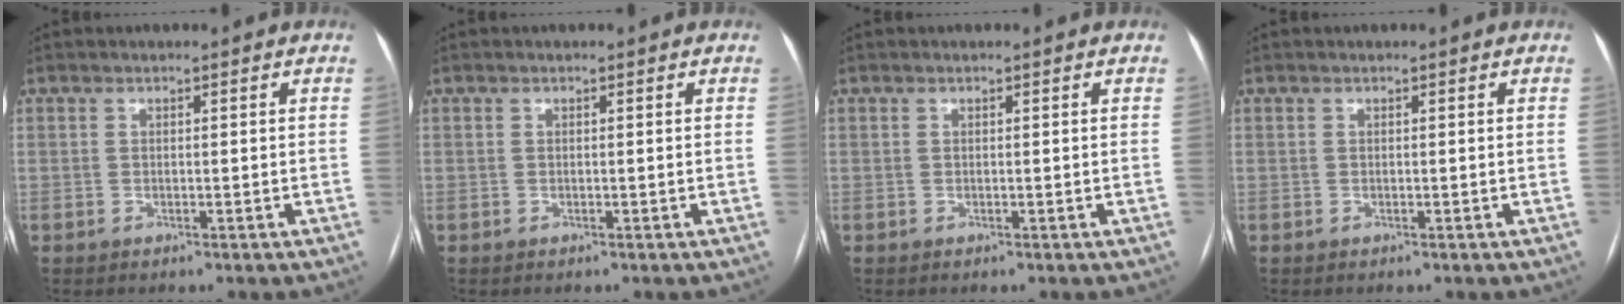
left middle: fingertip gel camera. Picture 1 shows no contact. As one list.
[{"total": 0.0}, {"total": 0.0}, {"total": 0.0}]